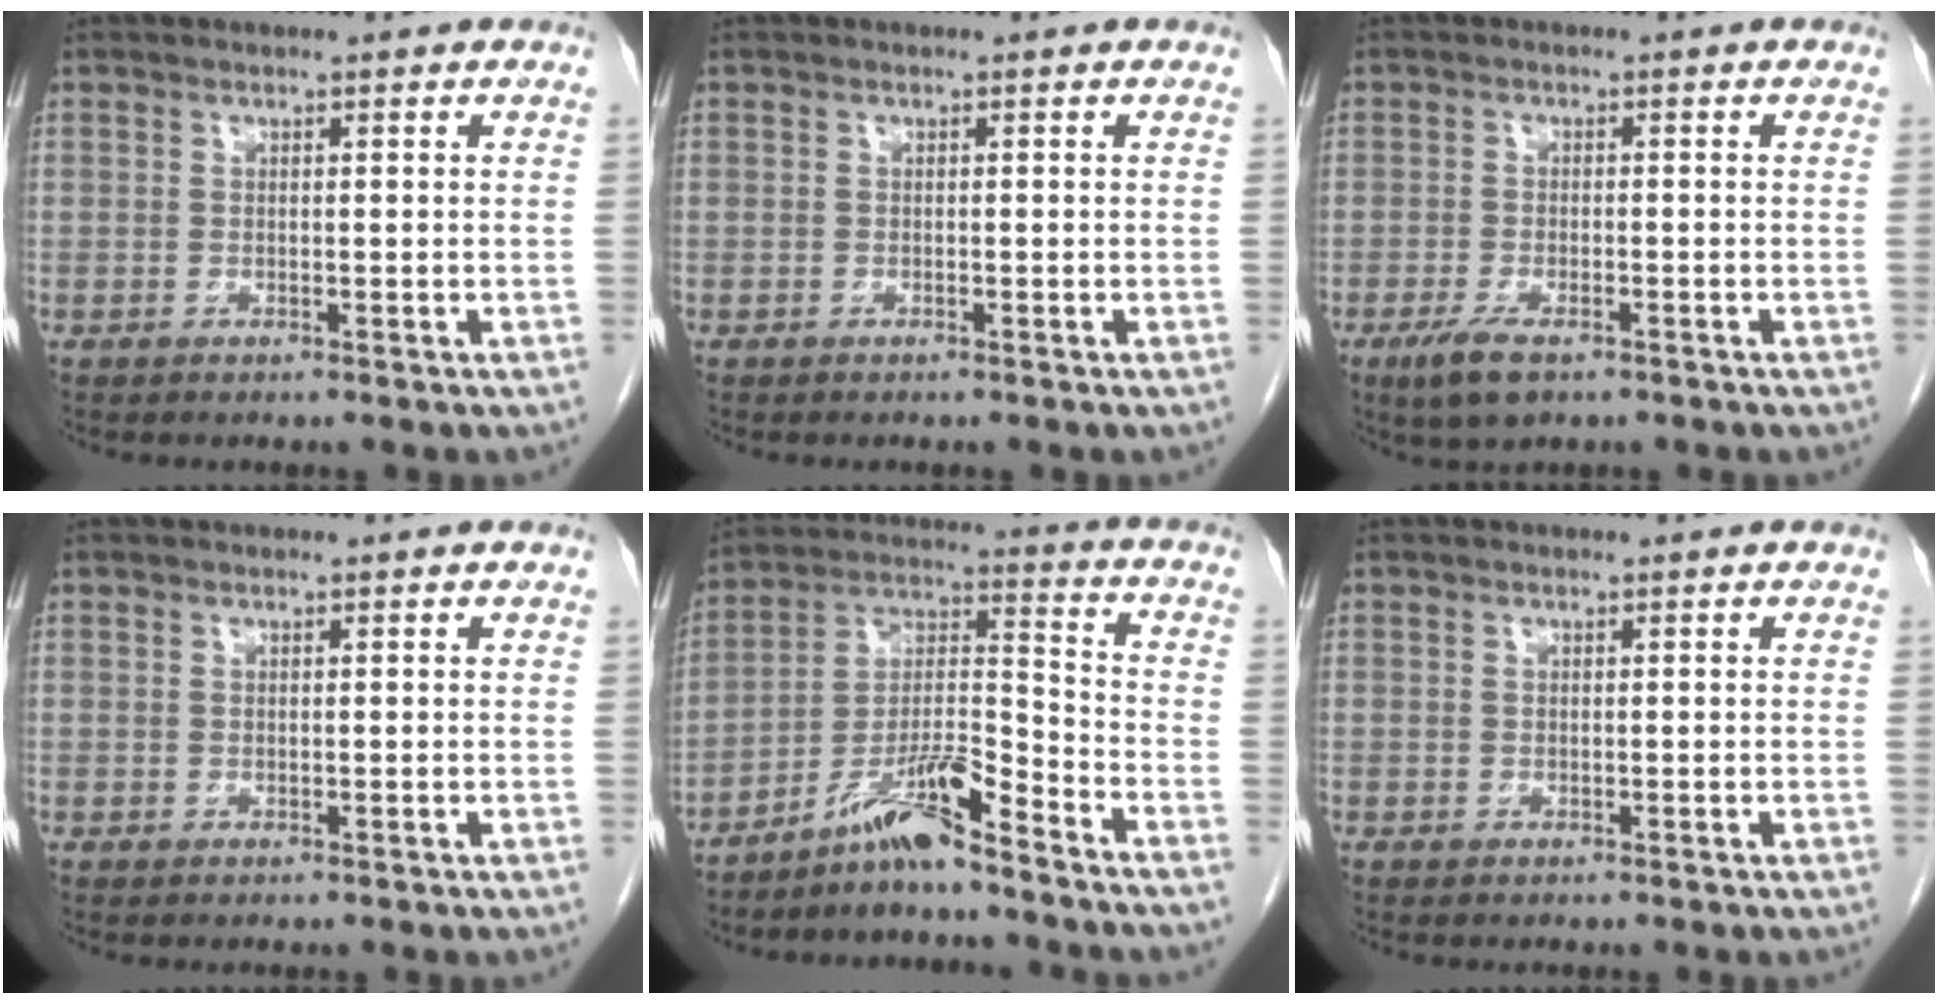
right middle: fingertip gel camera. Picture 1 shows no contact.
{"total": 0.0}
{"total": 4.8, "force": [-3.0, 1.5, 3.4], "torque": [-0.074, -0.011, -0.048]}
{"total": 0.0}
{"total": 9.8, "force": [-7.7, 0.3, 6.1], "torque": [-0.121, 0.004, -0.140]}
{"total": 0.0}